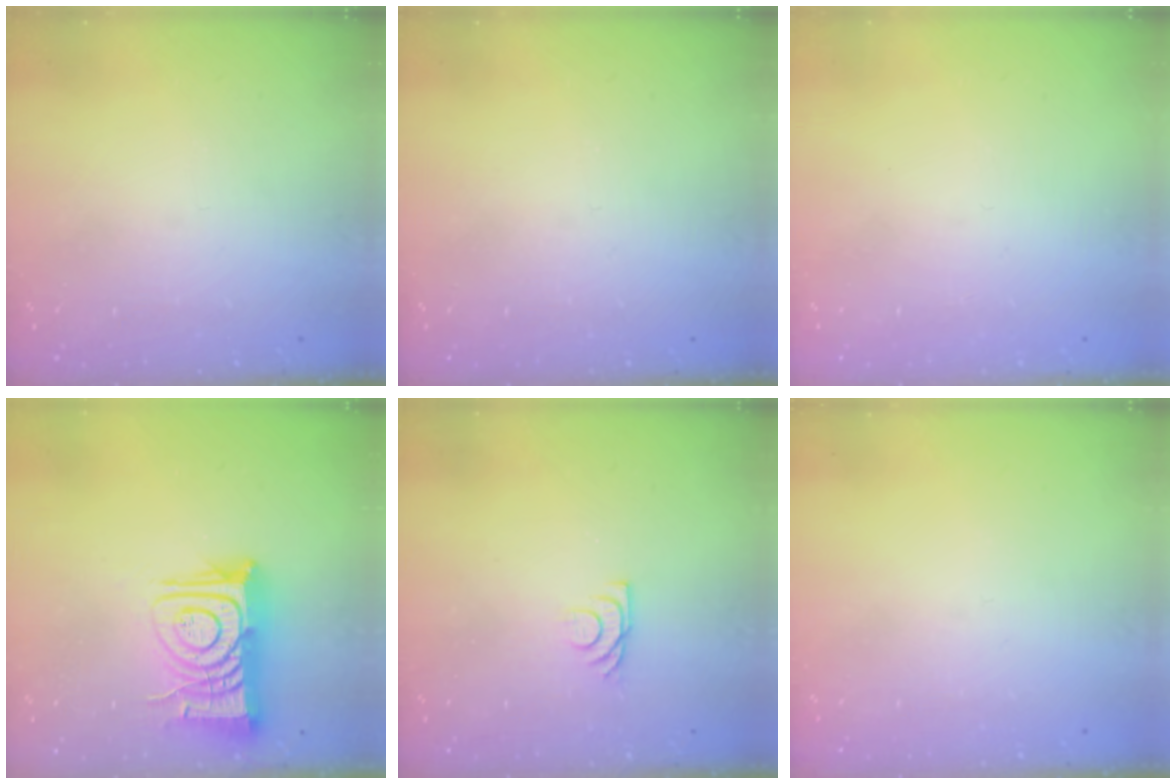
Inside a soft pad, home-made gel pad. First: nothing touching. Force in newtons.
{"total": 0.0}
{"total": 1.8, "press": 1.7, "slide": 0.1}
{"total": 12.7, "press": 12.7, "slide": 1.2}
{"total": 5.3, "press": 5.3, "slide": 0.6}
{"total": 0.0}